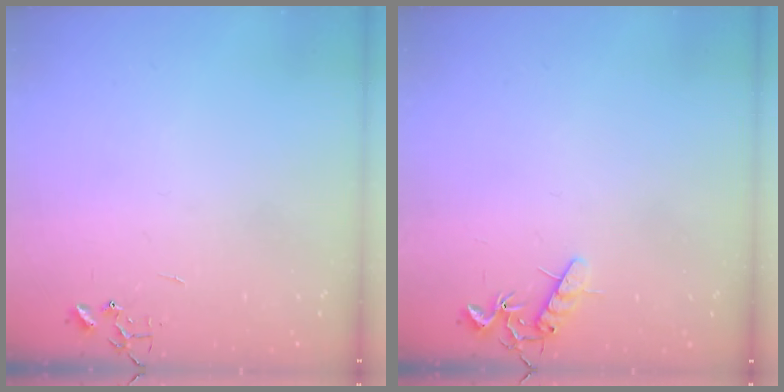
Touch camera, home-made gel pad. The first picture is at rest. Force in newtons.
{"total": 8.0, "press": 8.0, "slide": 0.4}